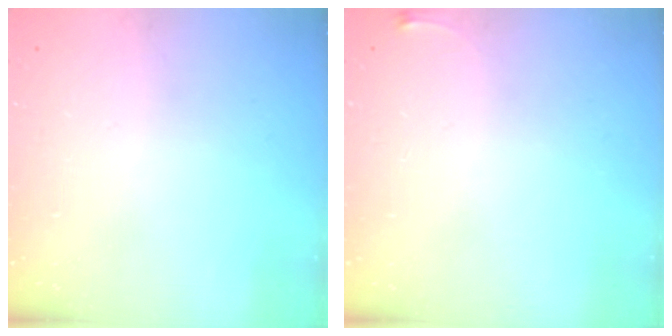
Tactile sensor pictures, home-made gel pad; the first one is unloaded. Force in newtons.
{"total": 2.6, "press": 2.6, "slide": 0.6}